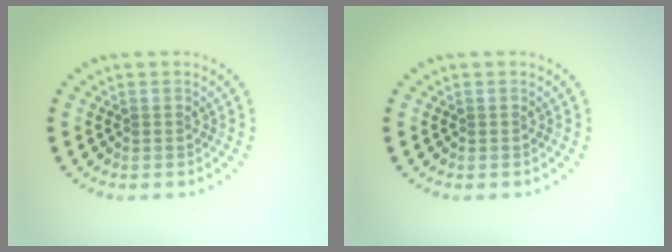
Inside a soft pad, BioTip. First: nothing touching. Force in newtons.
{"total": 0.0}